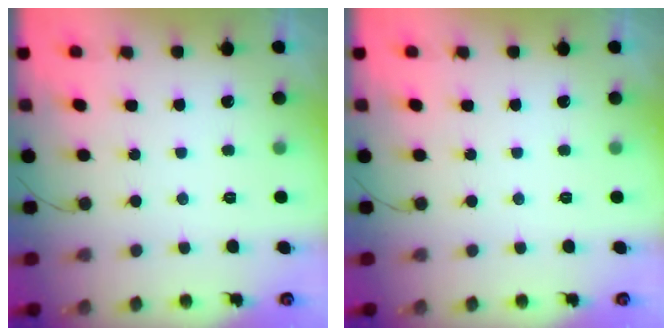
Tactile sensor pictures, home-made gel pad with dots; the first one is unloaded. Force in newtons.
{"total": 0.0}